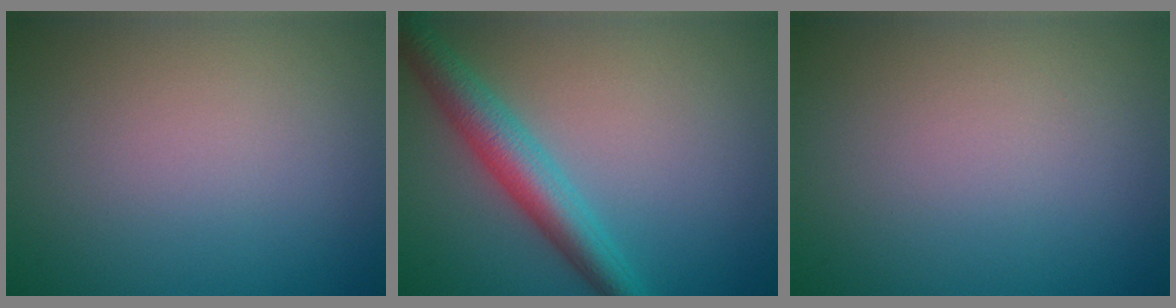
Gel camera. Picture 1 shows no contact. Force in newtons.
{"total": 4.8, "press": 4.8, "slide": 0.1}
{"total": 0.0}